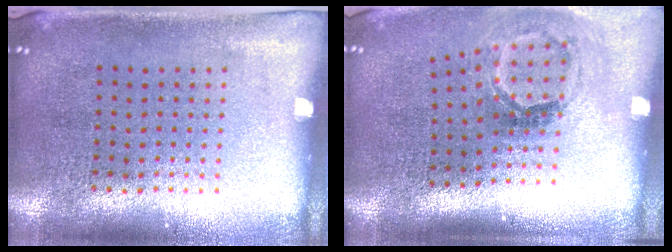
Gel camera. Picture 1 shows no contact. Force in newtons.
{"total": 1.8, "press": 1.1, "slide": 1.4}